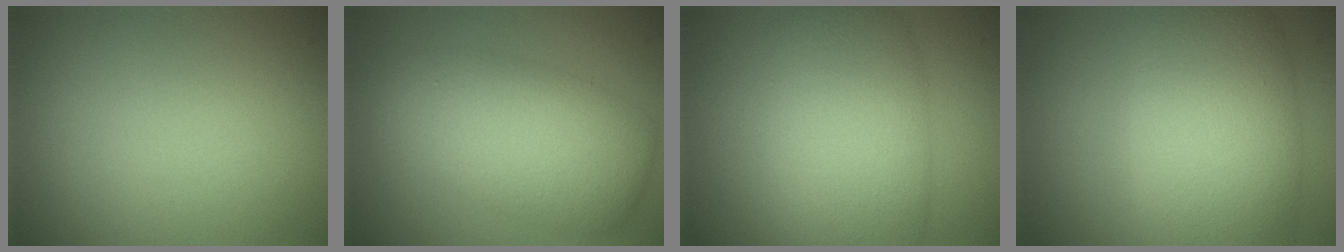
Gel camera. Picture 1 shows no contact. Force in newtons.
{"total": 7.6, "press": 7.6, "slide": 0.2}
{"total": 9.1, "press": 9.1, "slide": 0.5}
{"total": 10.1, "press": 10.0, "slide": 0.6}